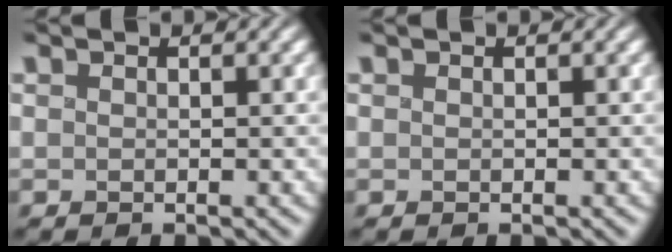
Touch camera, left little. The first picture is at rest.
{"total": 0.0}